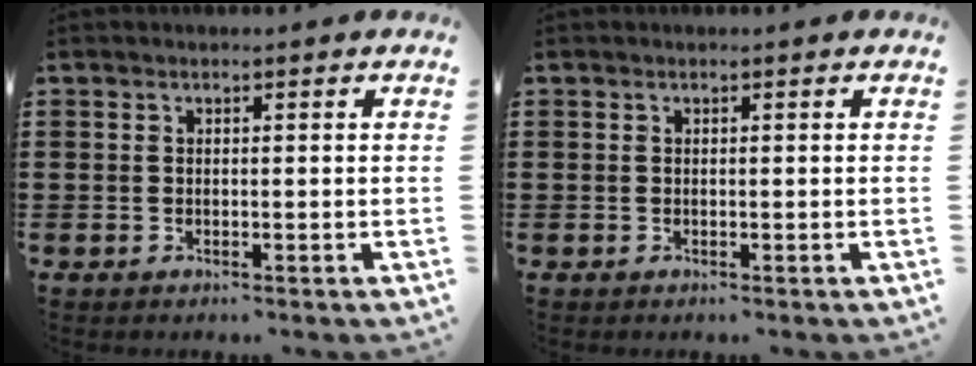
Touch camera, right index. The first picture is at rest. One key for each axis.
{"total": 0.0}